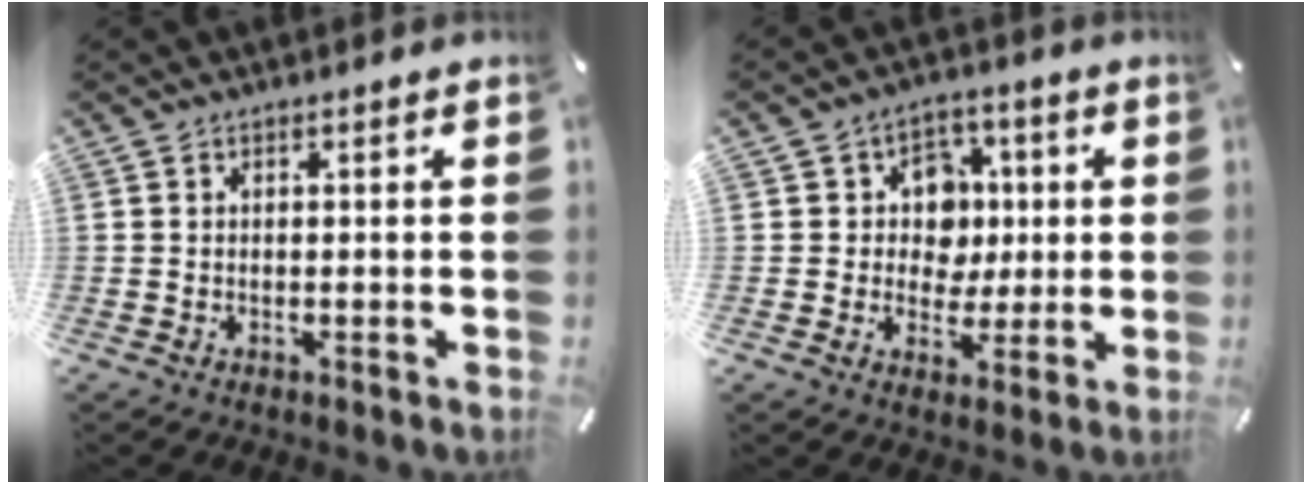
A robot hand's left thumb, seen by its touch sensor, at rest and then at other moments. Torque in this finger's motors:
{"motor_torque": [0.90, 1.09, 0.31, -0.33, 0.03]}